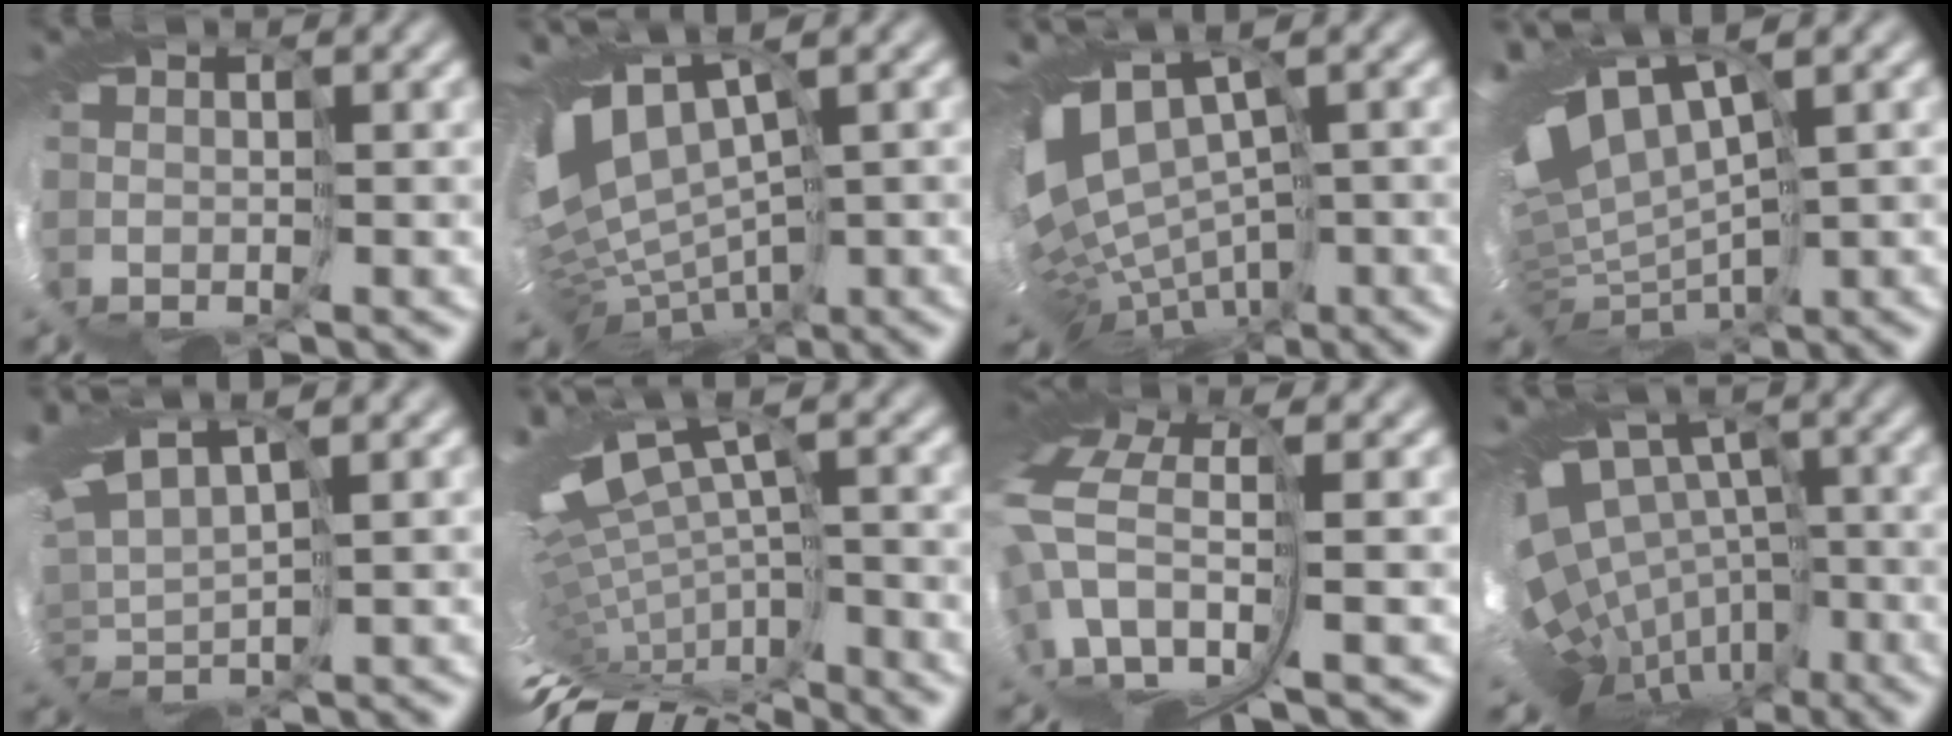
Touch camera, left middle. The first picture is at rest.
{"total": 8.5, "force": [1.1, 4.9, 6.8], "torque": [-0.136, -0.013, 0.058]}
{"total": 7.7, "force": [-1.1, 4.7, 6.0], "torque": [-0.125, -0.009, 0.017]}
{"total": 8.8, "force": [3.4, 3.2, 7.5], "torque": [-0.171, 0.006, 0.093]}
{"total": 3.7, "force": [2.9, -0.4, 2.3], "torque": [-0.077, 0.010, 0.047]}
{"total": 9.5, "force": [-3.7, 2.7, 8.3], "torque": [-0.199, -0.002, -0.035]}
{"total": 8.1, "force": [0.7, 4.3, 6.9], "torque": [-0.190, -0.021, 0.040]}
{"total": 10.4, "force": [-3.3, 7.0, 7.0], "torque": [-0.133, 0.004, -0.023]}